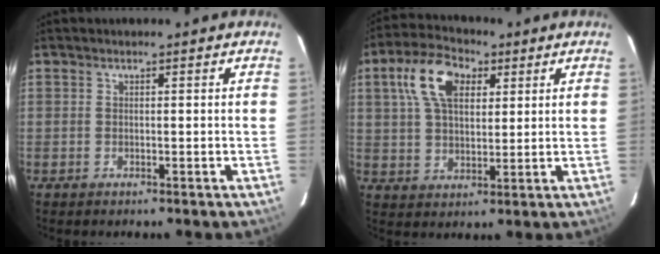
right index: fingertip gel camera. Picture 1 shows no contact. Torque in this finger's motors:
{"motor_torque": [1.28, 0.53, 0.45, 0.09]}